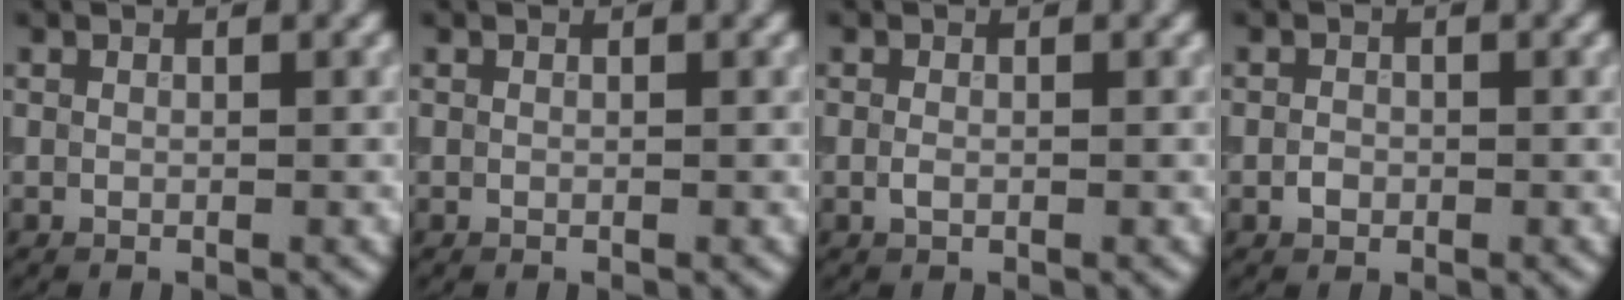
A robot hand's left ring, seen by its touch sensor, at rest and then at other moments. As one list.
[{"total": 0.0}, {"total": 0.8, "force": [-0.1, 0.5, 0.6], "torque": [-0.016, -0.001, -0.003]}, {"total": 1.0, "force": [-0.3, 0.8, 0.5], "torque": [-0.007, 0.000, -0.008]}]